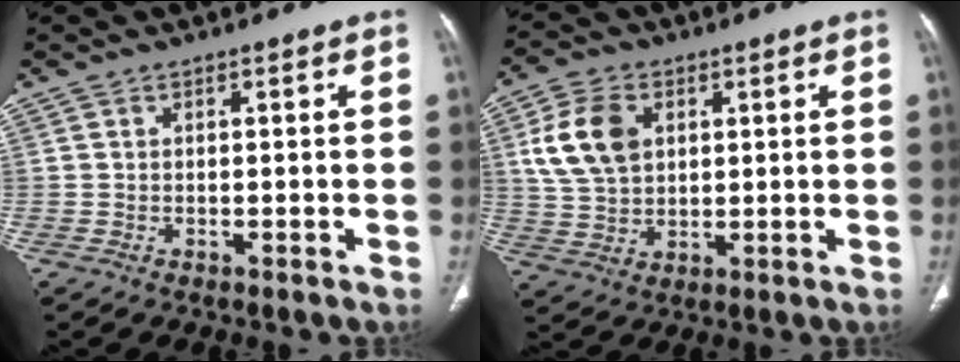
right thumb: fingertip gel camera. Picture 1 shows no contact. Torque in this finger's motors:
{"motor_torque": [-0.34, 0.46, 0.35, -0.01, 0.12]}